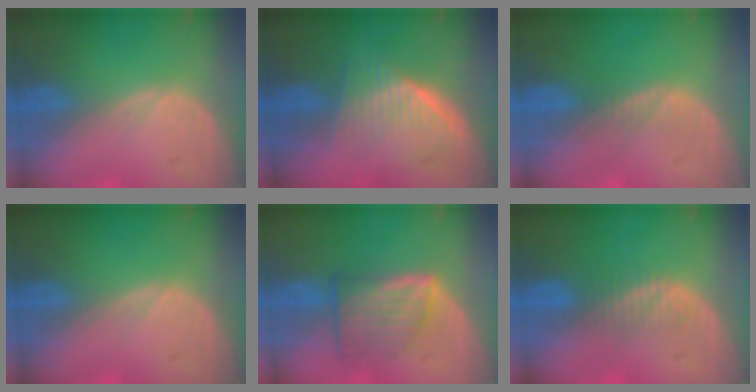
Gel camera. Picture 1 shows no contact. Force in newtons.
{"total": 5.7, "press": 5.7, "slide": 0.7}
{"total": 0.5, "press": 0.5, "slide": 0.1}
{"total": 0.0}
{"total": 7.2, "press": 6.5, "slide": 3.1}
{"total": 2.3, "press": 2.3, "slide": 0.3}